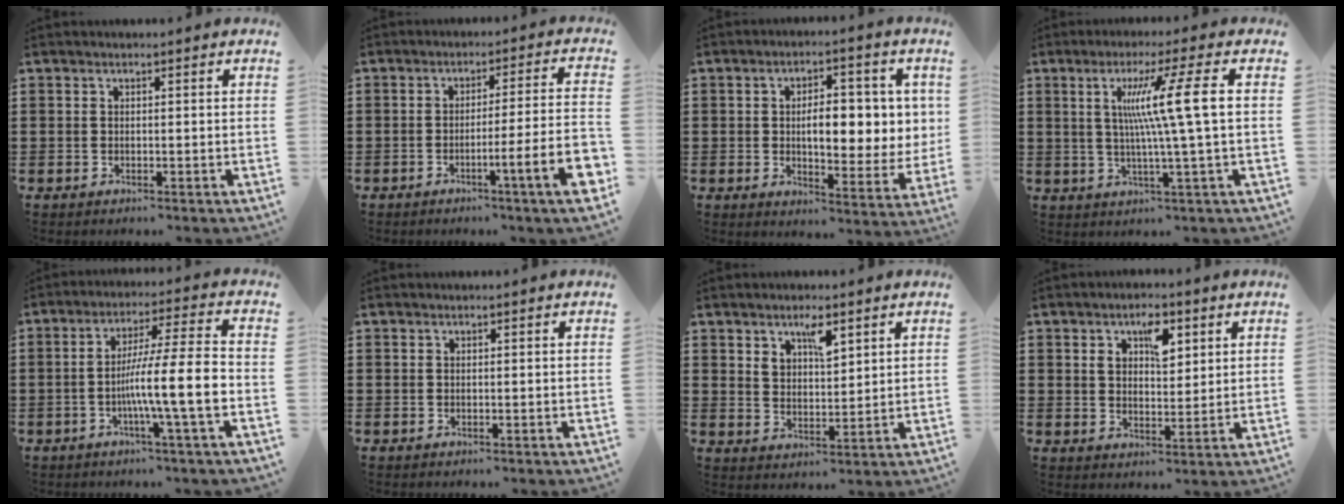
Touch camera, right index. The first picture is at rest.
{"total": 8.3, "force": [-3.4, 0.1, 7.6], "torque": [-0.126, -0.014, -0.063]}
{"total": 8.6, "force": [0.9, 3.5, 7.8], "torque": [-0.116, 0.000, 0.007]}
{"total": 10.2, "force": [1.6, -1.0, 10.0], "torque": [-0.189, 0.005, 0.013]}
{"total": 10.6, "force": [-2.5, 0.5, 10.3], "torque": [-0.166, -0.004, -0.046]}
{"total": 0.0}
{"total": 4.4, "force": [2.9, 1.7, 2.9], "torque": [-0.039, -0.004, 0.045]}
{"total": 5.2, "force": [2.5, 2.5, 3.8], "torque": [-0.061, 0.001, 0.037]}